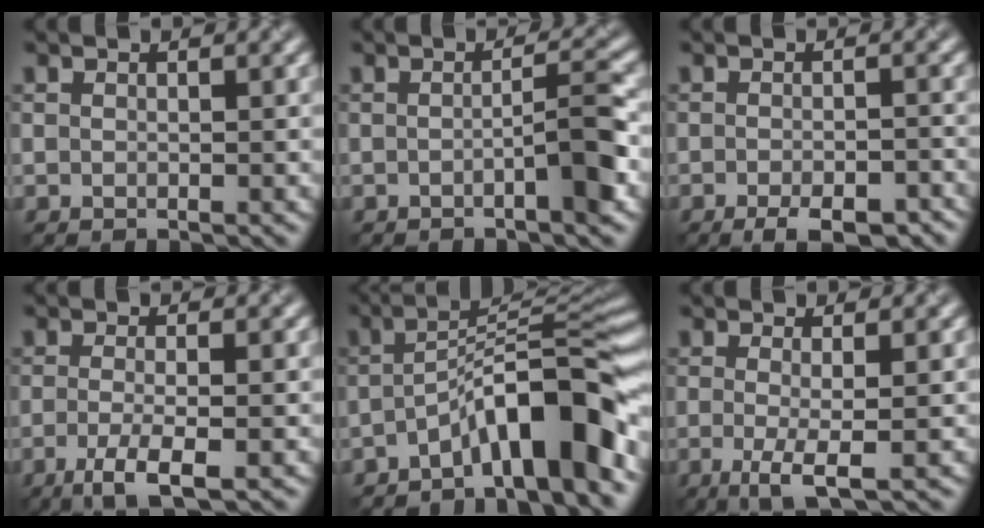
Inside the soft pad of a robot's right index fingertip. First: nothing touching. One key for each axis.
{"total": 3.6, "fx": -1.2, "fy": 0.5, "fz": 3.4, "tx": -0.039, "ty": 0.012, "tz": -0.018}
{"total": 4.5, "fx": -3.2, "fy": 0.9, "fz": 3.1, "tx": -0.045, "ty": 0.004, "tz": -0.035}
{"total": 3.7, "fx": -2.1, "fy": 0.7, "fz": 3.0, "tx": -0.060, "ty": 0.001, "tz": -0.033}
{"total": 9.4, "fx": -5.3, "fy": 1.7, "fz": 7.6, "tx": -0.105, "ty": 0.028, "tz": -0.087}
{"total": 2.9, "fx": -1.1, "fy": 0.3, "fz": 2.7, "tx": -0.056, "ty": -0.004, "tz": -0.010}